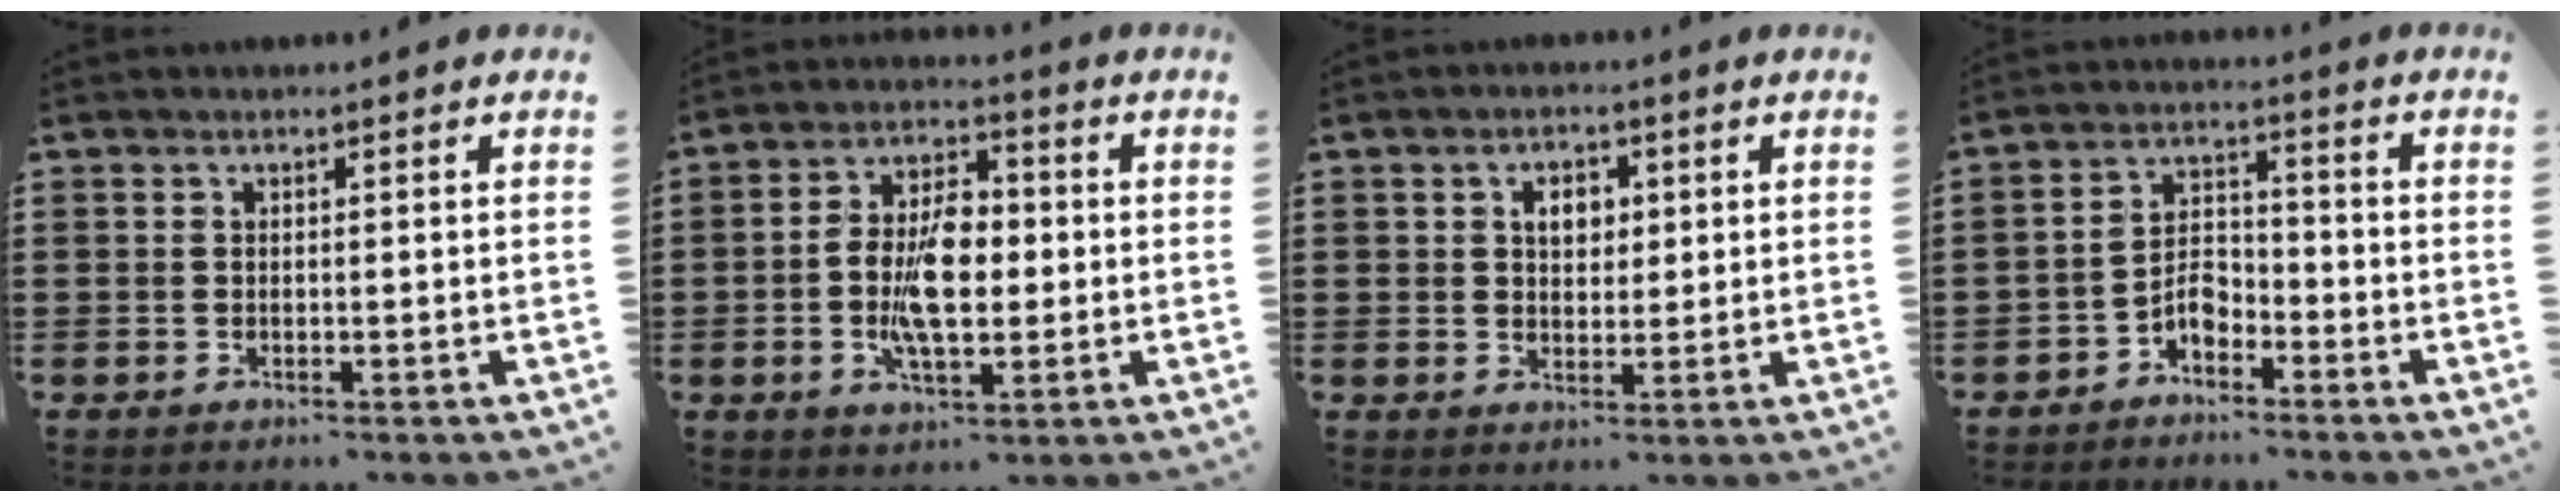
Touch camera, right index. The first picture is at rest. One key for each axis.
{"total": 8.8, "fx": -1.1, "fy": 4.6, "fz": 7.4, "tx": -0.160, "ty": 0.007, "tz": -0.025}
{"total": 3.5, "fx": 0.9, "fy": 2.5, "fz": 2.3, "tx": -0.045, "ty": 0.009, "tz": 0.012}
{"total": 4.5, "fx": -2.9, "fy": 2.4, "fz": 2.5, "tx": -0.053, "ty": 0.010, "tz": -0.058}